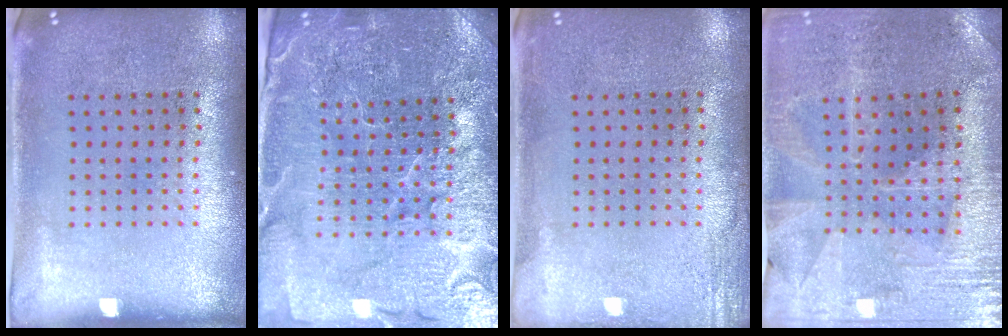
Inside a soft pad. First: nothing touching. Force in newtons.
{"total": 5.0, "press": 4.7, "slide": 1.8}
{"total": 1.9, "press": 1.9, "slide": 0.2}
{"total": 1.4, "press": 1.3, "slide": 0.4}